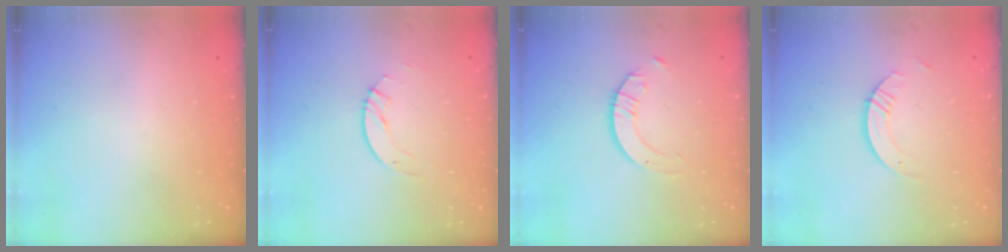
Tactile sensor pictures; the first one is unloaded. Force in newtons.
{"total": 4.5, "press": 4.5, "slide": 0.4}
{"total": 2.0, "press": 2.0, "slide": 0.2}
{"total": 3.7, "press": 3.7, "slide": 0.3}